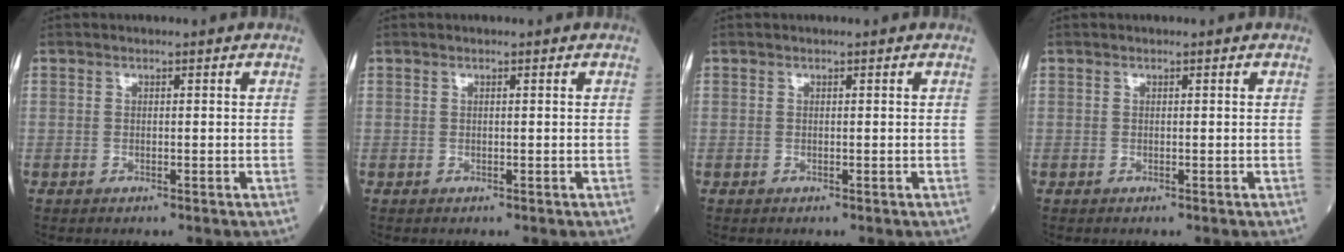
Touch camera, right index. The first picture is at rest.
{"total": 0.0}
{"total": 0.0}
{"total": 0.0}